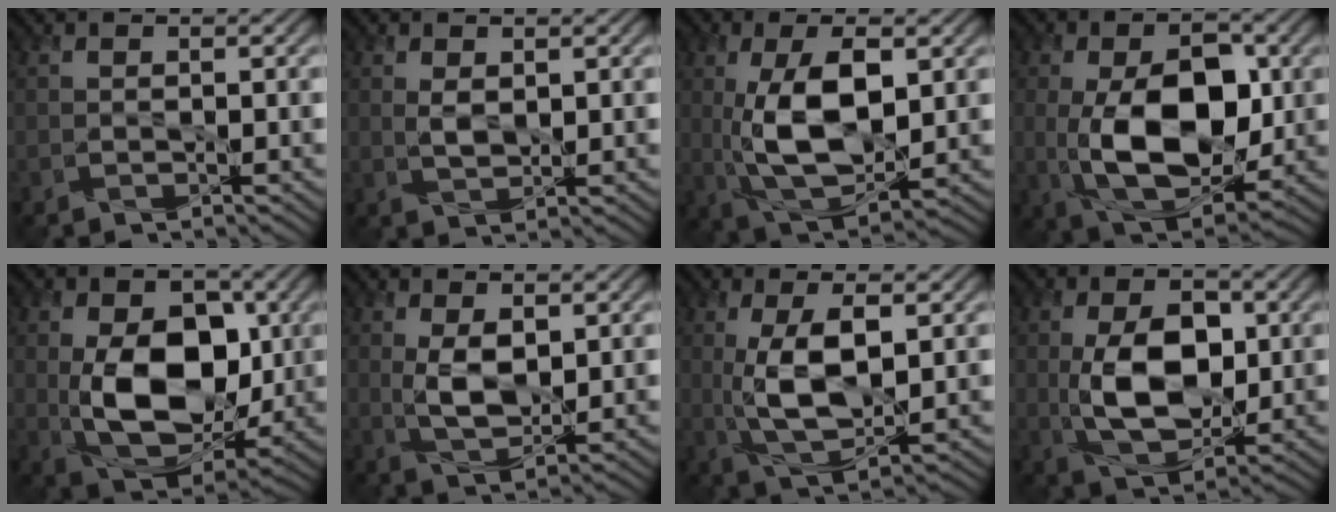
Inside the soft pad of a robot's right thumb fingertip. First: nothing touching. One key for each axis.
{"total": 2.1, "fx": 0.6, "fy": 1.2, "fz": 1.6, "tx": -0.040, "ty": -0.003, "tz": 0.016}
{"total": 10.9, "fx": 0.7, "fy": 5.2, "fz": 9.6, "tx": -0.201, "ty": -0.002, "tz": 0.022}
{"total": 14.1, "fx": -0.9, "fy": 8.1, "fz": 11.4, "tx": -0.209, "ty": -0.001, "tz": -0.014}
{"total": 13.5, "fx": -0.1, "fy": 8.8, "fz": 10.3, "tx": -0.177, "ty": 0.000, "tz": 0.001}
{"total": 5.5, "fx": 0.8, "fy": 2.9, "fz": 4.6, "tx": -0.102, "ty": -0.005, "tz": 0.022}
{"total": 8.6, "fx": 0.7, "fy": 3.7, "fz": 7.7, "tx": -0.161, "ty": 0.002, "tz": 0.017}
{"total": 10.3, "fx": 0.0, "fy": 6.2, "fz": 8.2, "tx": -0.158, "ty": -0.003, "tz": 0.003}